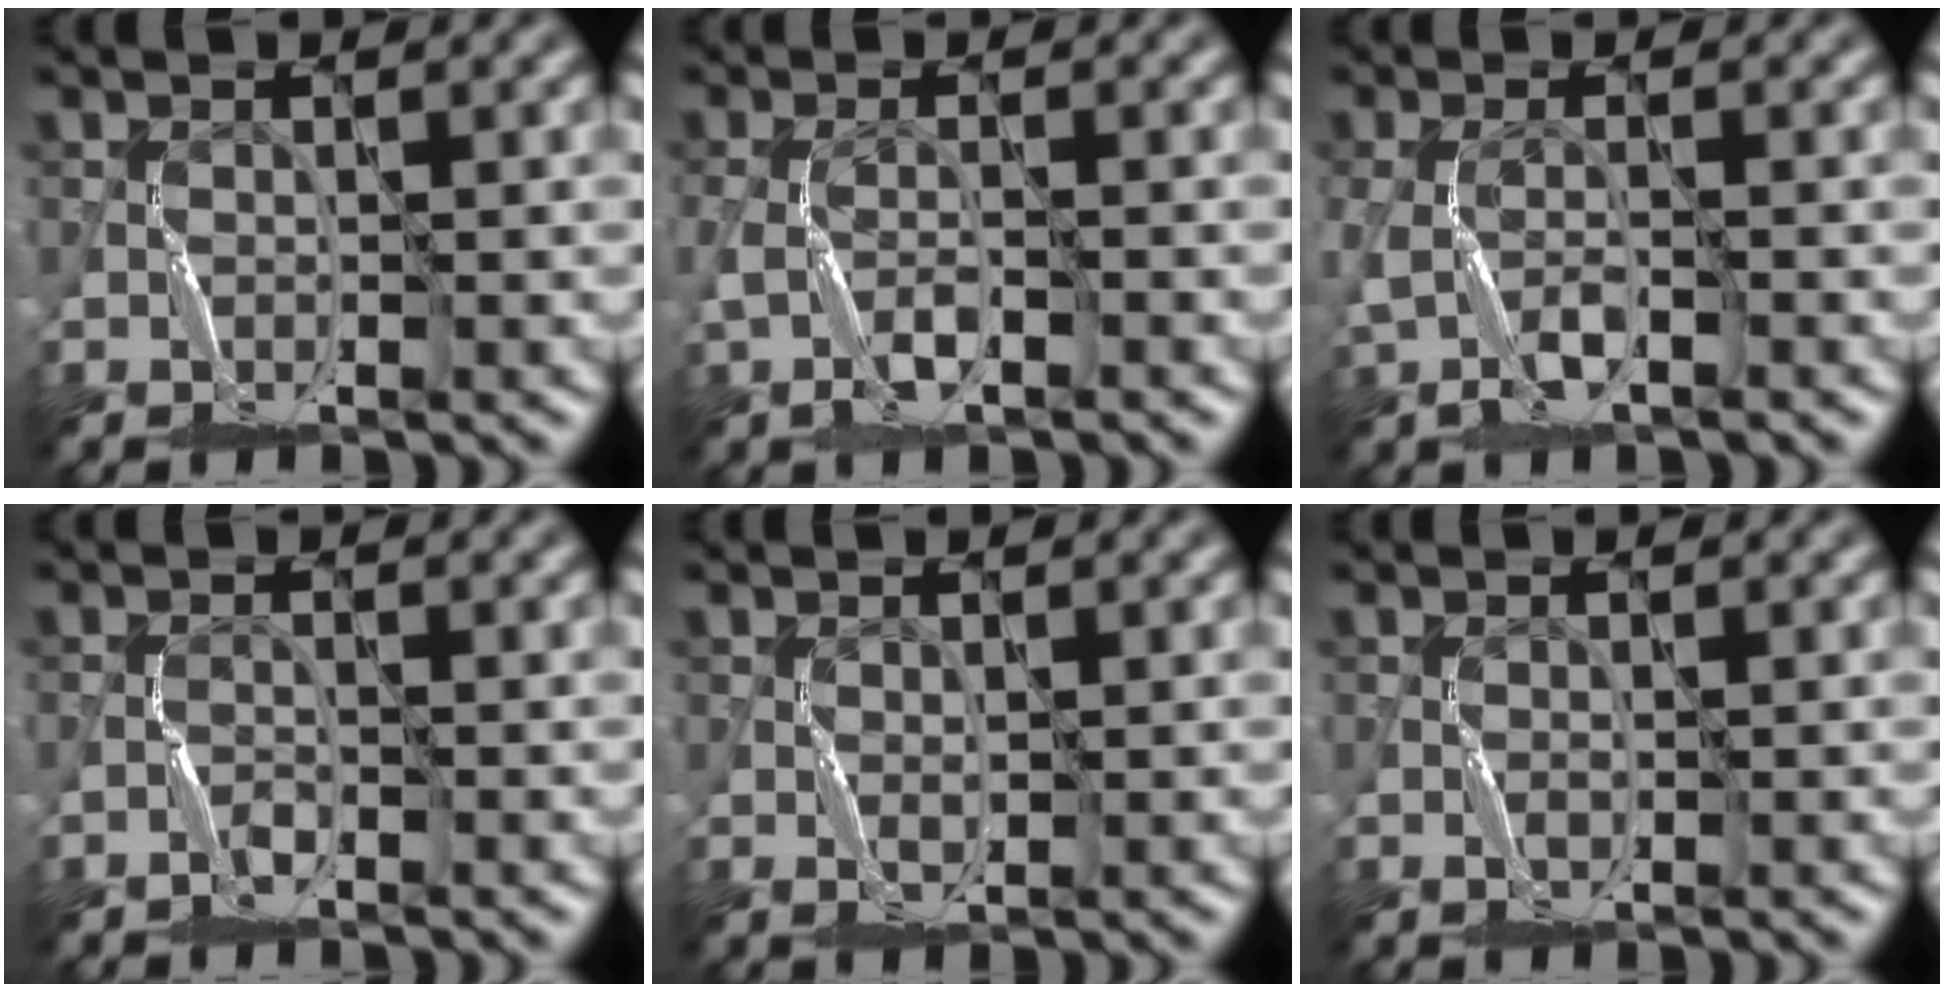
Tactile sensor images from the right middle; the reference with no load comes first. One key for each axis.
{"total": 3.1, "fx": -1.1, "fy": 1.1, "fz": 2.6, "tx": -0.067, "ty": -0.003, "tz": -0.028}
{"total": 3.0, "fx": -0.8, "fy": 1.0, "fz": 2.7, "tx": -0.070, "ty": -0.005, "tz": -0.021}
{"total": 0.8, "fx": -0.7, "fy": 0.1, "fz": 0.4, "tx": -0.008, "ty": 0.006, "tz": -0.016}
{"total": 0.9, "fx": 0.1, "fy": 0.5, "fz": 0.8, "tx": -0.016, "ty": 0.000, "tz": 0.003}
{"total": 0.6, "fx": -0.2, "fy": 0.2, "fz": 0.5, "tx": -0.013, "ty": 0.001, "tz": -0.003}